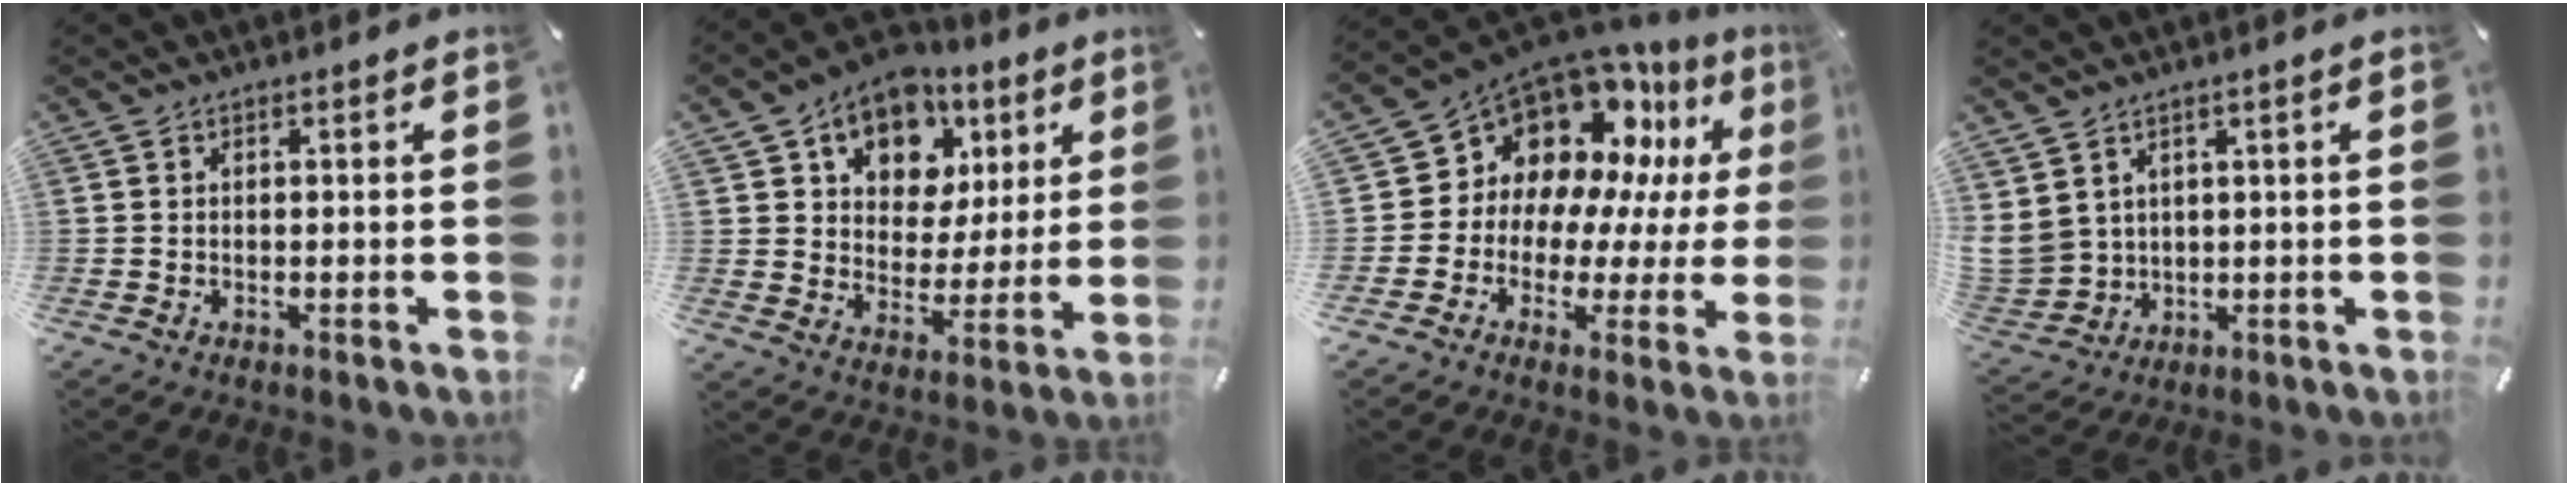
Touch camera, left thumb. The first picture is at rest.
{"total": 12.8, "force": [6.8, 9.7, 4.9], "torque": [-0.081, -0.033, 0.125]}
{"total": 13.7, "force": [8.7, 9.7, 4.1], "torque": [-0.090, -0.088, 0.162]}
{"total": 6.5, "force": [3.1, 5.5, 1.4], "torque": [-0.057, -0.020, 0.059]}